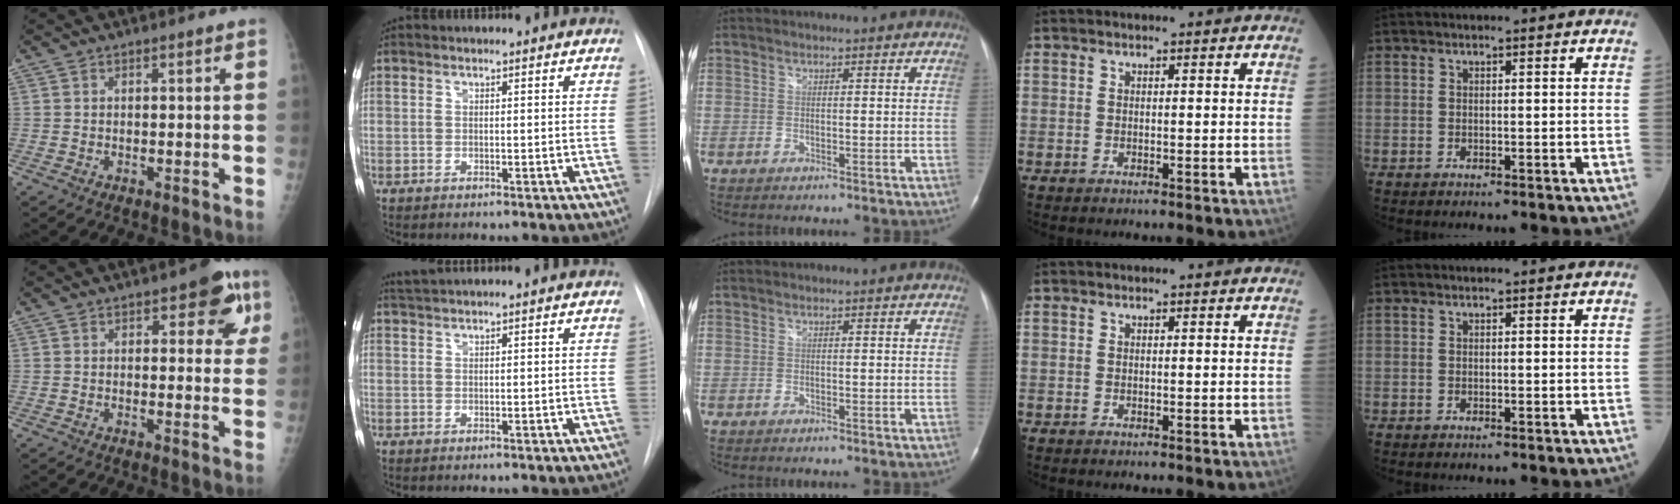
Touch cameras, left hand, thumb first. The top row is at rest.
{"thumb": {"total": 7.3, "force": [3.1, 3.8, 5.4], "torque": [-0.021, -0.005, 0.027]}, "index": {"total": 2.4, "force": [2.3, -0.4, 0.6], "torque": [-0.006, 0.023, 0.046]}}